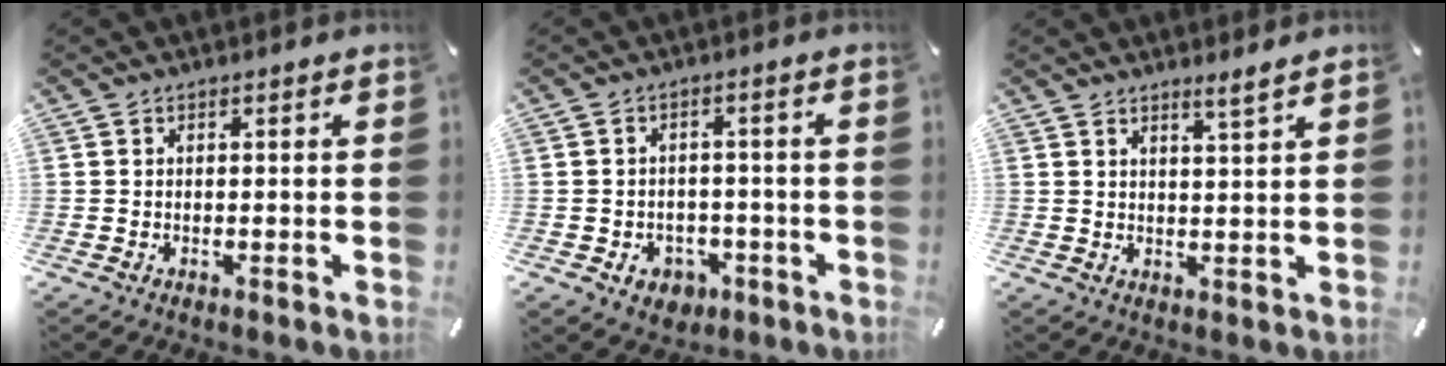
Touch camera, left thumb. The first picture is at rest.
{"total": 5.0, "force": [-2.0, 4.2, 1.8], "torque": [-0.022, 0.012, -0.034]}
{"total": 3.0, "force": [2.7, -0.5, 1.2], "torque": [-0.021, -0.020, 0.047]}